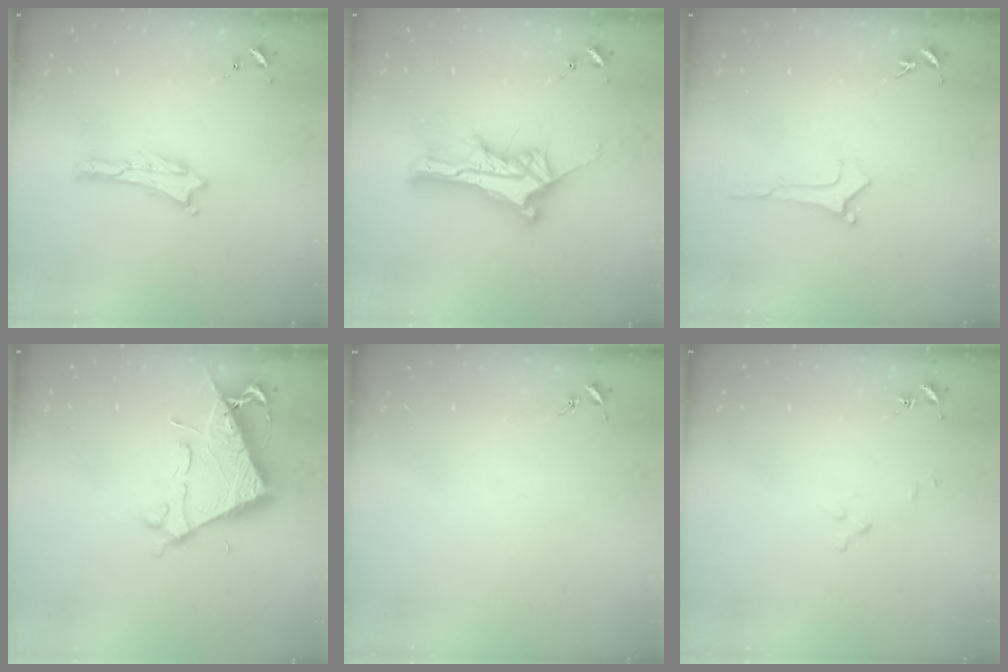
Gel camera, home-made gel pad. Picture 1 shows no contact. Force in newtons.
{"total": 10.1, "press": 10.1, "slide": 1.0}
{"total": 0.0}
{"total": 7.1, "press": 7.0, "slide": 0.8}
{"total": 0.0}
{"total": 2.5, "press": 2.5, "slide": 0.2}